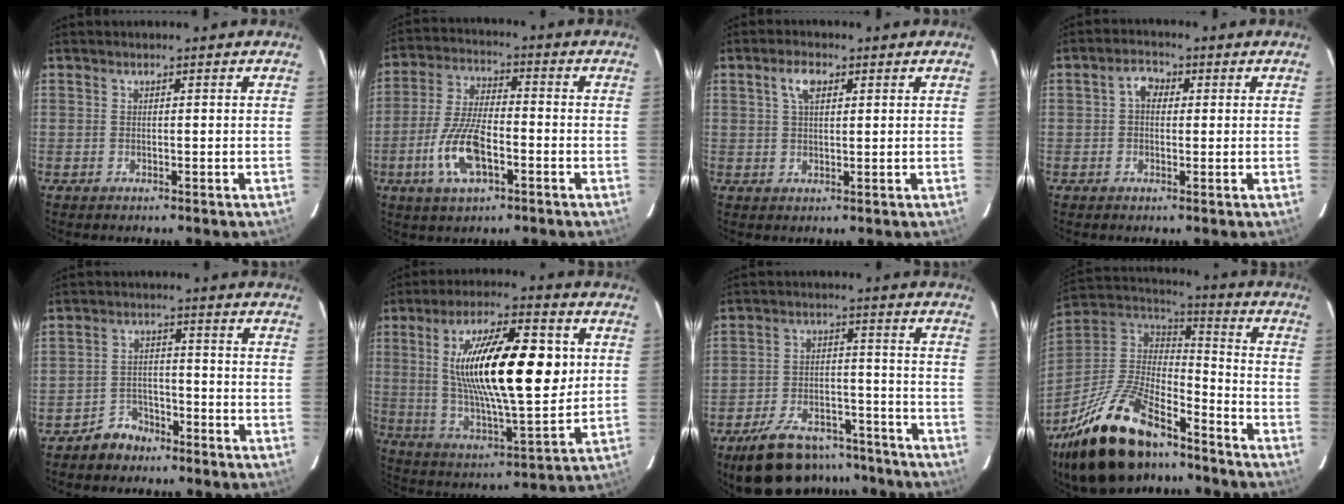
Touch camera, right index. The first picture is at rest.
{"total": 11.3, "force": [-4.4, 4.4, 9.4], "torque": [-0.202, -0.003, -0.082]}
{"total": 3.7, "force": [1.6, 1.8, 2.8], "torque": [-0.053, 0.009, 0.029]}
{"total": 3.1, "force": [0.4, 2.4, 1.9], "torque": [-0.035, 0.014, 0.004]}
{"total": 5.1, "force": [-3.9, 3.2, 0.2], "torque": [-0.016, 0.019, -0.067]}
{"total": 22.6, "force": [4.2, 6.5, 21.2], "torque": [-0.372, 0.007, 0.079]}
{"total": 17.3, "force": [-14.0, 7.6, 6.8], "torque": [-0.144, 0.025, -0.191]}
{"total": 26.0, "force": [-18.6, 10.3, 15.0], "torque": [-0.313, -0.016, -0.316]}